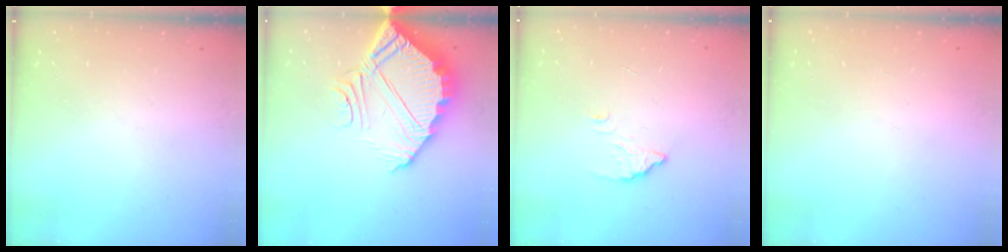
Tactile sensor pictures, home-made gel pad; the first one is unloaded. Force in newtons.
{"total": 9.3, "press": 9.3, "slide": 0.4}
{"total": 3.5, "press": 3.5, "slide": 0.5}
{"total": 2.2, "press": 2.2, "slide": 0.1}